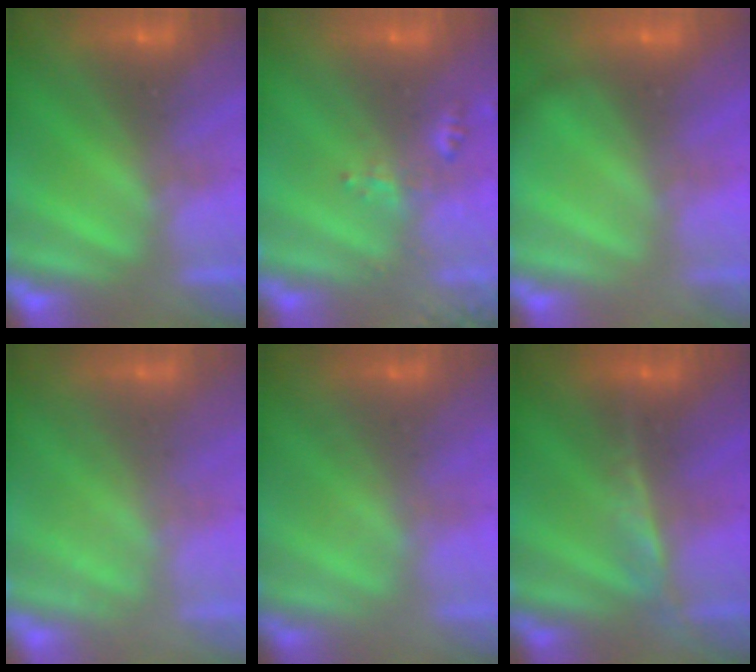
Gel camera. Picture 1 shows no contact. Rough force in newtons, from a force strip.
{"total": 2.4}
{"total": 2.2}
{"total": 2.2}
{"total": 1.7}
{"total": 2.4}